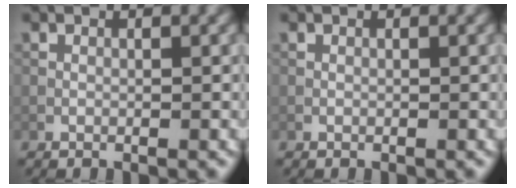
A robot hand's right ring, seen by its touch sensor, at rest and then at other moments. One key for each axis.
{"total": 0.0}